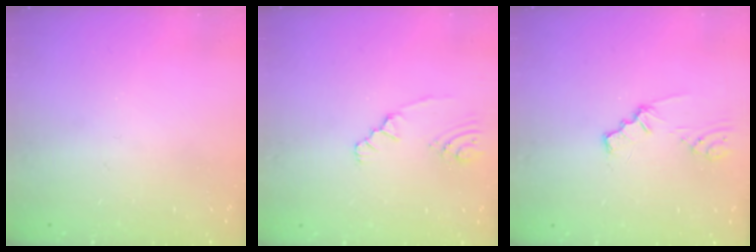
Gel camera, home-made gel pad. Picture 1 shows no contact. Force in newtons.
{"total": 2.5, "press": 2.3, "slide": 1.1}
{"total": 1.2, "press": 1.2, "slide": 0.2}